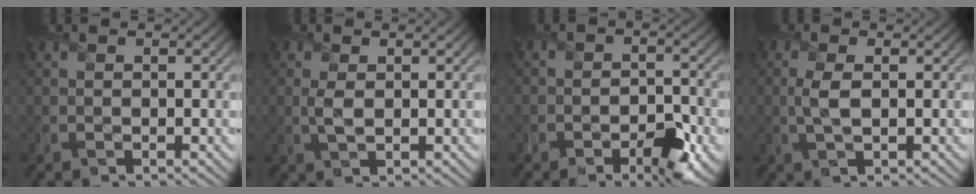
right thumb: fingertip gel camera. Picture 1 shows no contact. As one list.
[{"total": 2.1, "force": [0.4, 0.9, 1.8], "torque": [-0.049, 0.002, 0.007]}, {"total": 5.3, "force": [-2.9, 2.6, 3.6], "torque": [-0.049, -0.002, -0.047]}, {"total": 2.7, "force": [0.2, 0.9, 2.6], "torque": [-0.065, 0.003, 0.002]}]